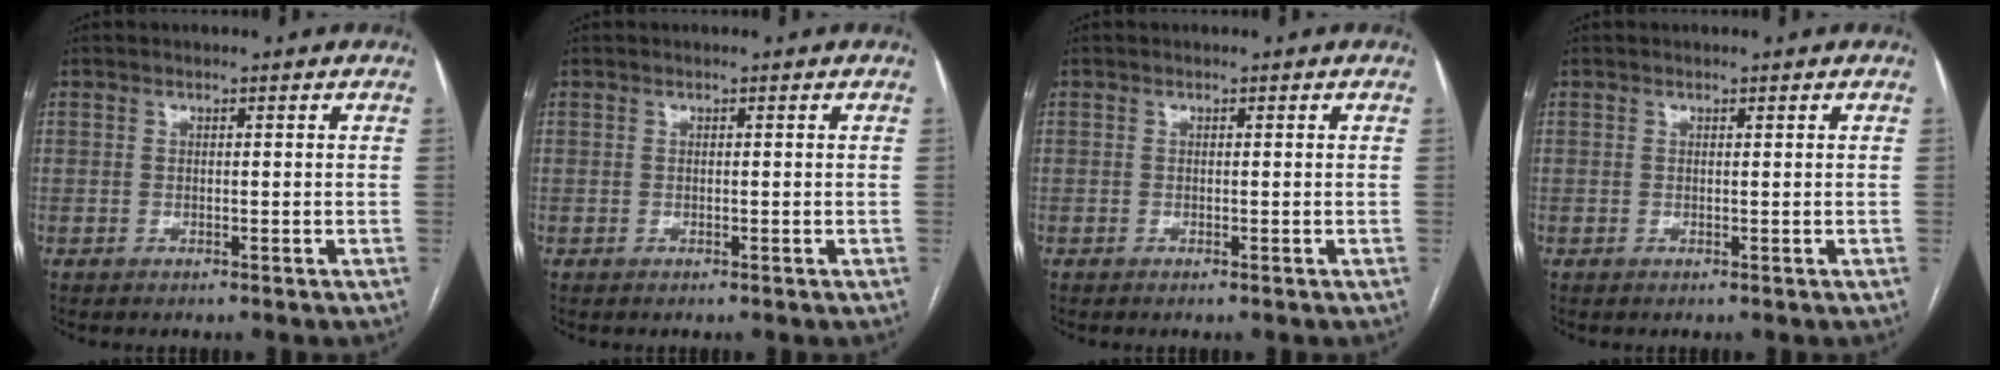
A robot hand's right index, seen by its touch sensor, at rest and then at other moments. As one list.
[{"total": 0.0}, {"total": 0.0}, {"total": 0.0}]